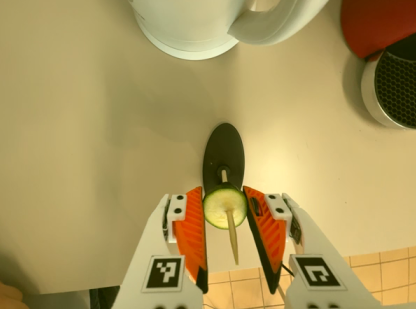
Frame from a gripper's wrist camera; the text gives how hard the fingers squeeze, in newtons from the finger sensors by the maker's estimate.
{"total": 9.2, "left": 9.0, "right": 9.4}